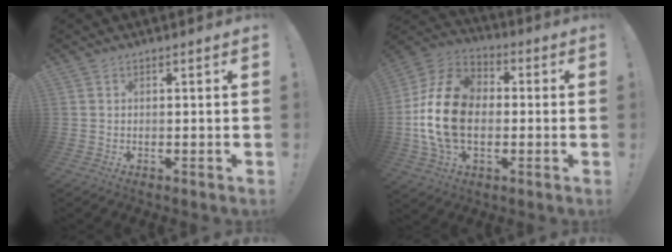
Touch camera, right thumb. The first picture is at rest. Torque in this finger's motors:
{"motor_torque": [2.54, 2.47, 0.28, 0.00, 0.17]}